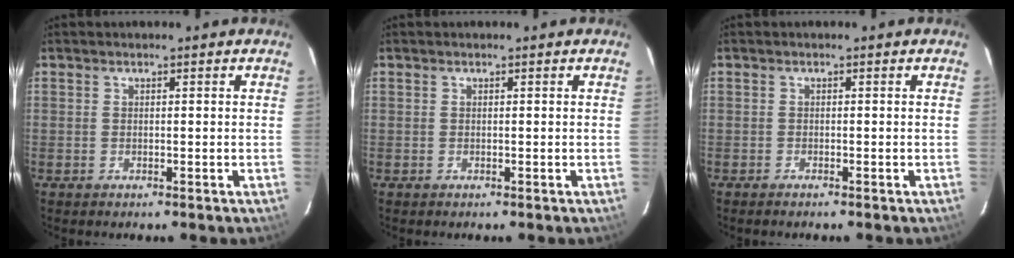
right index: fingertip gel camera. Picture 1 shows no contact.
{"total": 0.0}
{"total": 0.8, "force": [-0.7, 0.0, 0.3], "torque": [-0.007, -0.002, -0.014]}